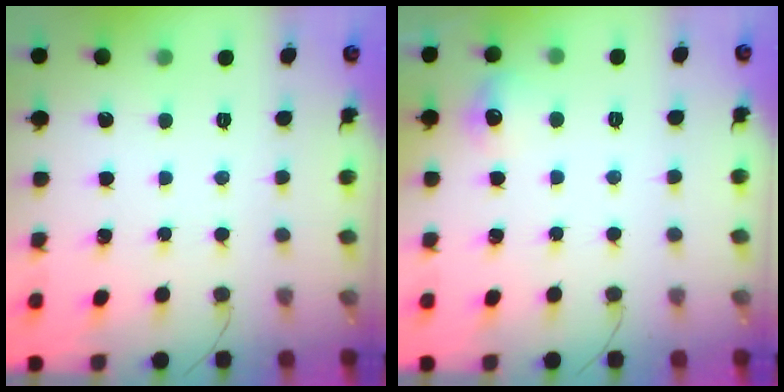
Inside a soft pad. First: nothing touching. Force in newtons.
{"total": 6.9, "press": 6.7, "slide": 1.4}